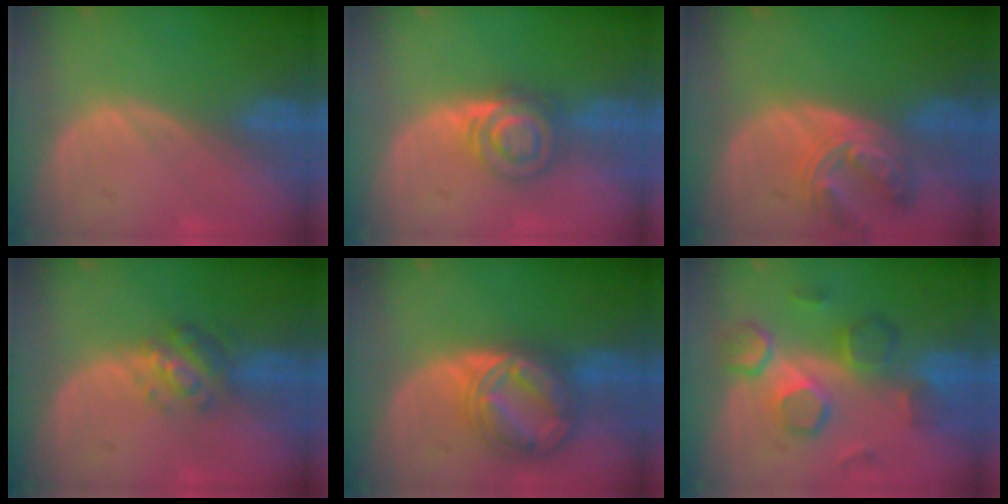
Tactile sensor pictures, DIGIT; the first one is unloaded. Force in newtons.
{"total": 6.2, "press": 5.5, "slide": 2.8}
{"total": 6.6, "press": 6.4, "slide": 1.7}
{"total": 4.9, "press": 4.4, "slide": 2.0}
{"total": 8.8, "press": 8.7, "slide": 0.8}
{"total": 8.3, "press": 8.2, "slide": 1.4}